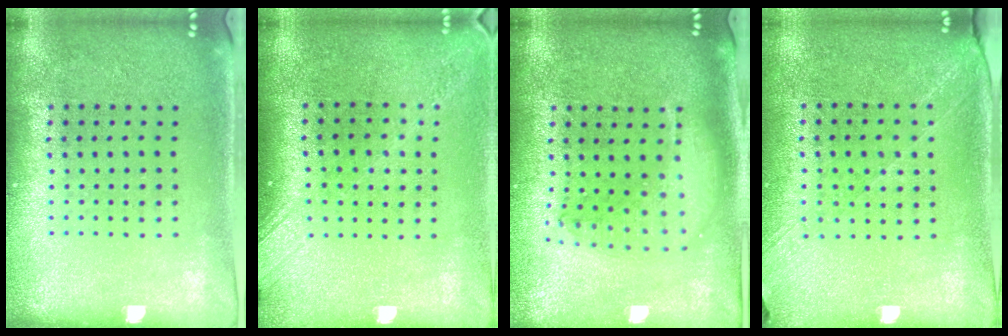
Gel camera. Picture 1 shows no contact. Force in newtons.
{"total": 1.8, "press": 1.4, "slide": 1.2}
{"total": 1.8, "press": 1.6, "slide": 1.0}
{"total": 1.3, "press": 1.2, "slide": 0.5}